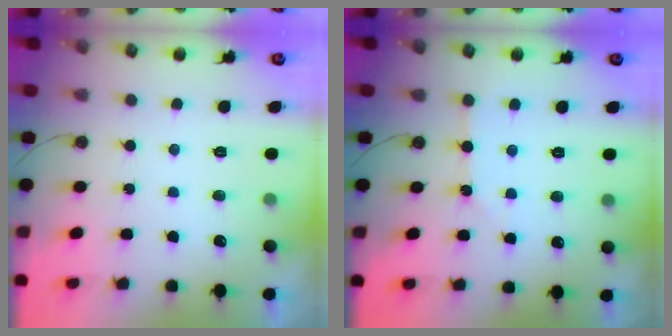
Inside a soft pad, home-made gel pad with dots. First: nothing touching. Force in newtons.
{"total": 2.4, "press": 2.4, "slide": 0.4}